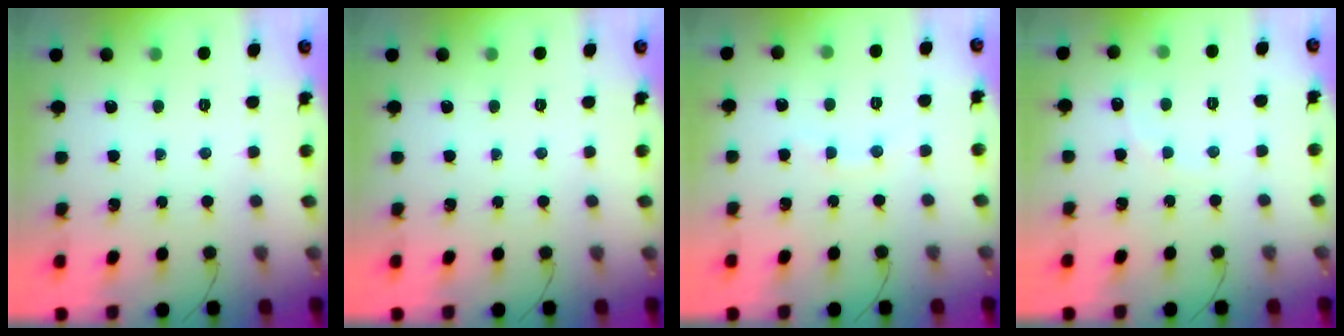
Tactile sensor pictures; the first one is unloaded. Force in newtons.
{"total": 0.0}
{"total": 2.7, "press": 2.6, "slide": 0.8}
{"total": 6.2, "press": 6.0, "slide": 1.4}